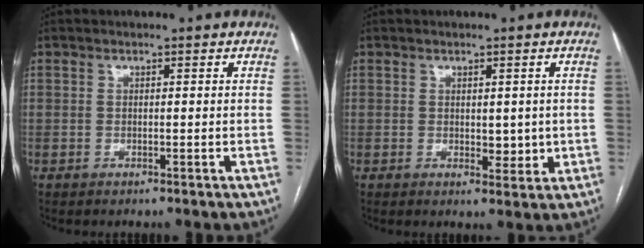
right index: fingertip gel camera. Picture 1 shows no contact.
{"total": 3.3, "force": [0.0, 1.8, 2.7], "torque": [-0.032, -0.006, 0.007]}